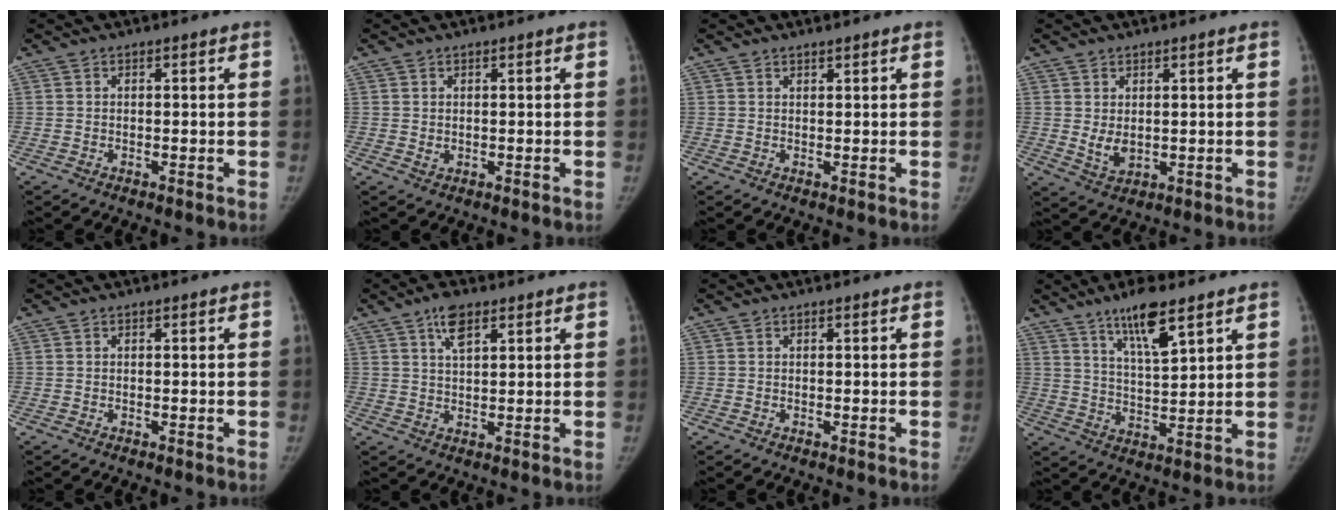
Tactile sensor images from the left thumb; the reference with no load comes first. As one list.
[{"total": 1.0, "force": [0.4, 0.6, 0.7], "torque": [-0.007, -0.005, 0.014]}, {"total": 1.0, "force": [0.9, 0.1, 0.4], "torque": [-0.002, -0.007, 0.017]}, {"total": 3.8, "force": [0.8, 2.2, 2.9], "torque": [-0.045, -0.014, 0.025]}, {"total": 0.0}, {"total": 5.0, "force": [2.9, 2.1, 3.6], "torque": [-0.057, -0.010, 0.053]}, {"total": 0.0}, {"total": 9.6, "force": [6.2, 2.0, 7.0], "torque": [-0.117, -0.036, 0.116]}]